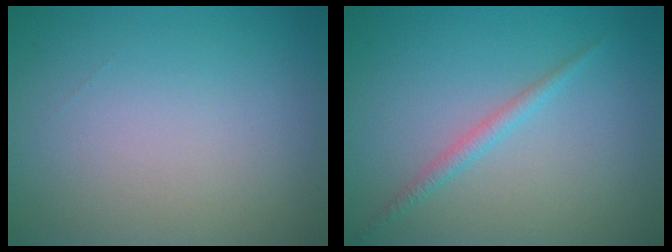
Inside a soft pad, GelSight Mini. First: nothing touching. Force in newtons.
{"total": 1.4, "press": 1.4, "slide": 0.1}